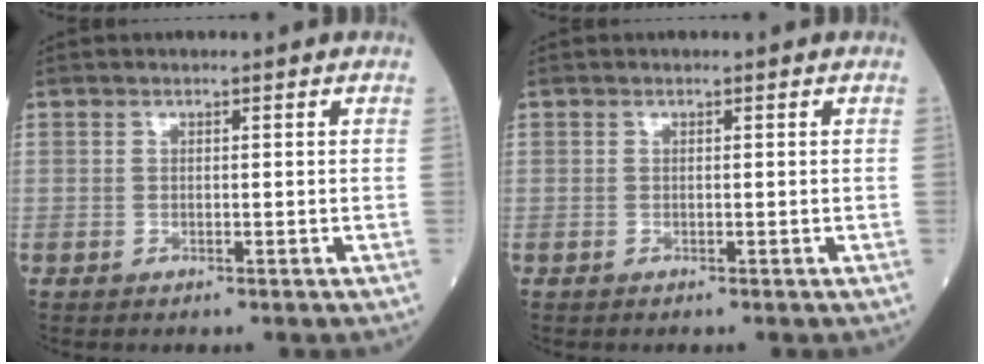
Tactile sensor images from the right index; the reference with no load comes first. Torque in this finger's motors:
{"motor_torque": [-0.06, -0.09, -0.04, 0.01]}